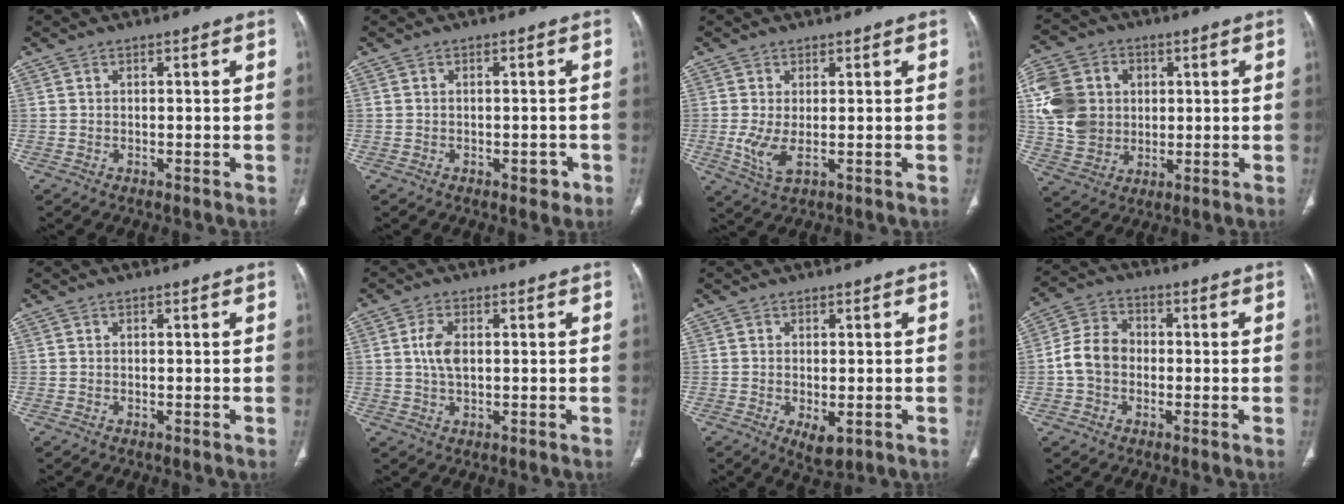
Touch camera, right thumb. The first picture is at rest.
{"total": 2.1, "force": [-0.9, 1.3, 1.4], "torque": [-0.008, 0.002, -0.009]}
{"total": 4.4, "force": [-0.2, 1.7, 4.1], "torque": [-0.097, -0.016, 0.000]}
{"total": 14.4, "force": [2.1, 12.2, 7.2], "torque": [-0.131, 0.008, 0.044]}
{"total": 0.0}
{"total": 4.6, "force": [0.6, 2.5, 3.8], "torque": [-0.080, 0.000, 0.010]}
{"total": 4.1, "force": [-1.2, 2.1, 3.3], "torque": [-0.051, -0.009, -0.011]}
{"total": 7.7, "force": [-0.9, 6.1, 4.7], "torque": [-0.078, 0.026, -0.029]}